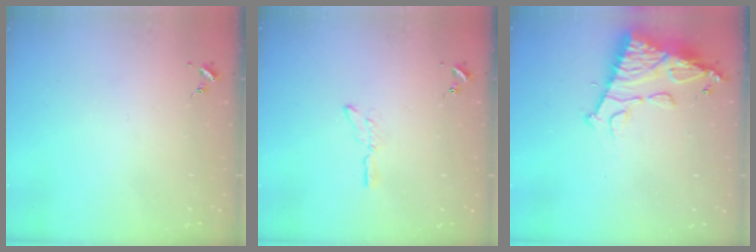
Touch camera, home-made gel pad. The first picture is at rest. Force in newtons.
{"total": 2.9, "press": 2.9, "slide": 0.3}
{"total": 14.2, "press": 14.1, "slide": 1.1}